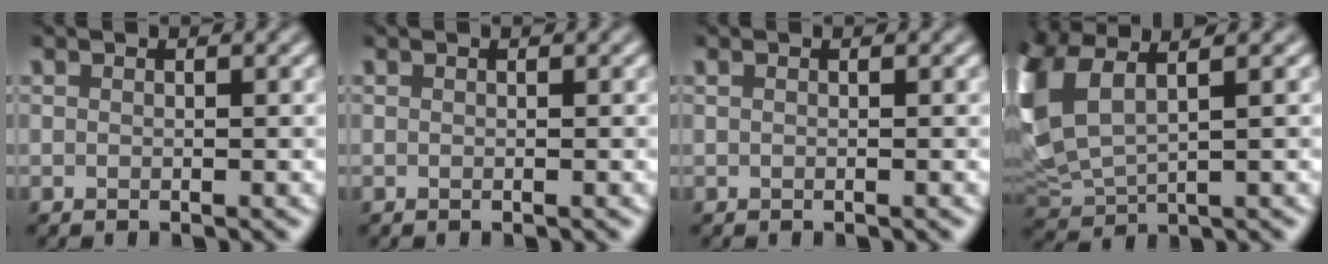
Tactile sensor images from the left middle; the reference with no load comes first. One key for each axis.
{"total": 0.0}
{"total": 0.6, "fx": 0.3, "fy": 0.2, "fz": 0.5, "tx": -0.009, "ty": 0.003, "tz": 0.002}
{"total": 8.1, "fx": 2.7, "fy": 3.8, "fz": 6.7, "tx": -0.188, "ty": 0.012, "tz": 0.055}